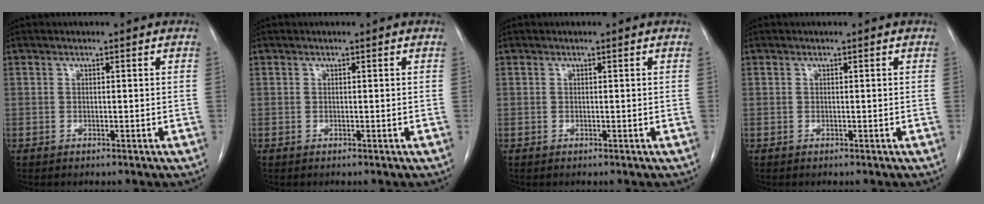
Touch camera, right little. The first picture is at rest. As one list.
[{"total": 0.0}, {"total": 0.0}, {"total": 0.0}]